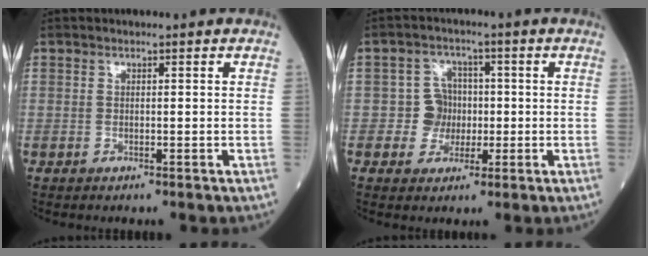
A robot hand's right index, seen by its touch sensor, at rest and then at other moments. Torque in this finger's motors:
{"motor_torque": [0.01, -0.08, -0.04, -0.01]}